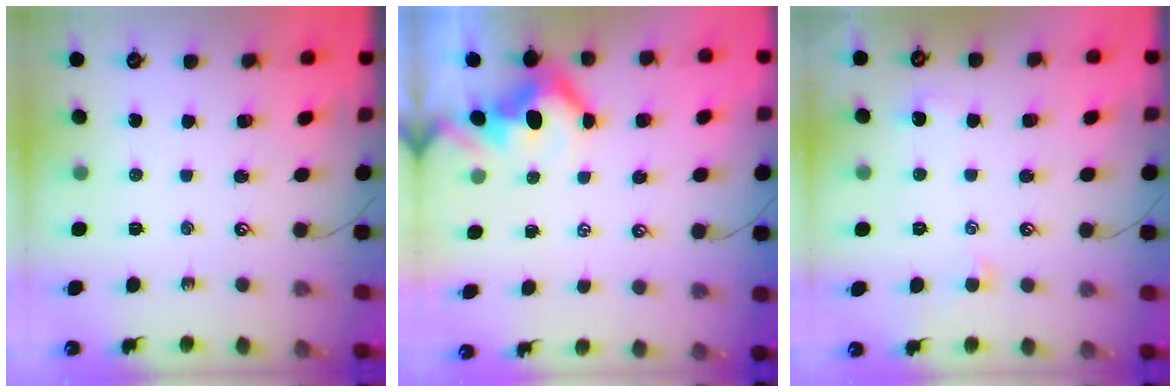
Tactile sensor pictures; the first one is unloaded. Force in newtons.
{"total": 2.0, "press": 1.8, "slide": 0.9}
{"total": 0.7, "press": 0.3, "slide": 0.6}